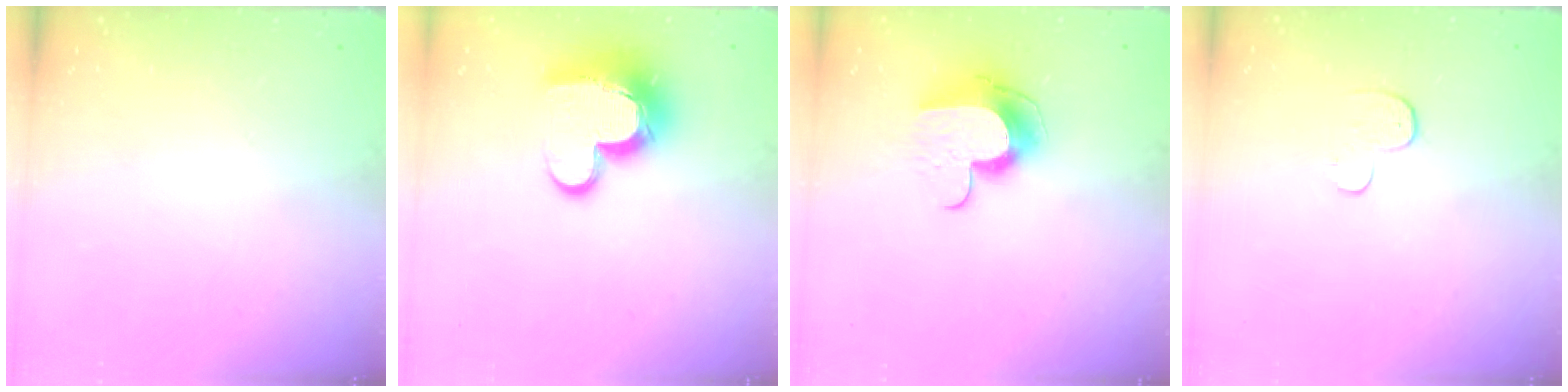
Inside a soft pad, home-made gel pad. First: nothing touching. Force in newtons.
{"total": 12.7, "press": 12.7, "slide": 1.4}
{"total": 11.2, "press": 11.1, "slide": 0.7}
{"total": 3.9, "press": 3.8, "slide": 0.4}